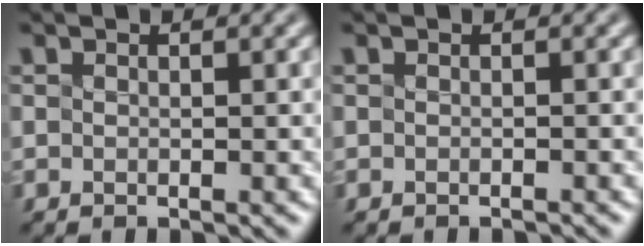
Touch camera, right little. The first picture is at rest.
{"total": 0.9, "force": [-0.9, 0.0, 0.2], "torque": [0.002, 0.000, -0.015]}